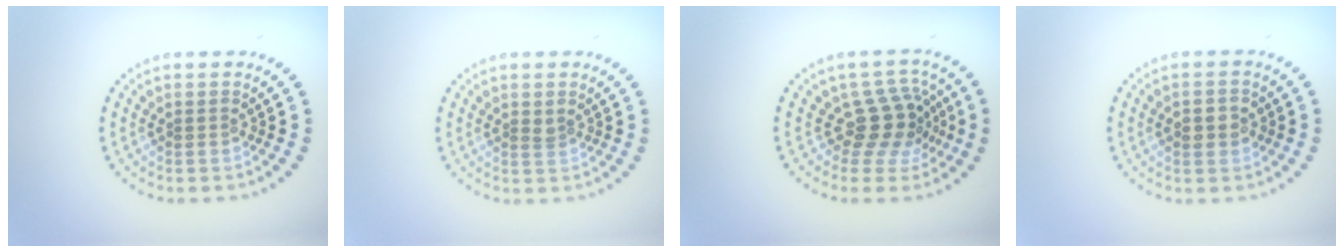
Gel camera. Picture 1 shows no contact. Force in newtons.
{"total": 0.7, "press": 0.6, "slide": 0.4}
{"total": 3.9, "press": 3.1, "slide": 2.4}
{"total": 2.1, "press": 2.1, "slide": 0.2}